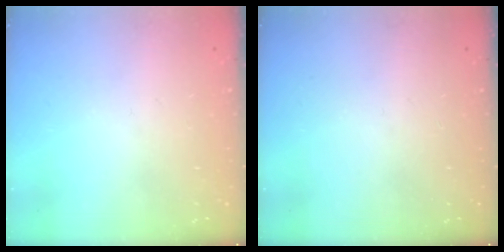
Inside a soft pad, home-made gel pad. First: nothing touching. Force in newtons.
{"total": 0.0}